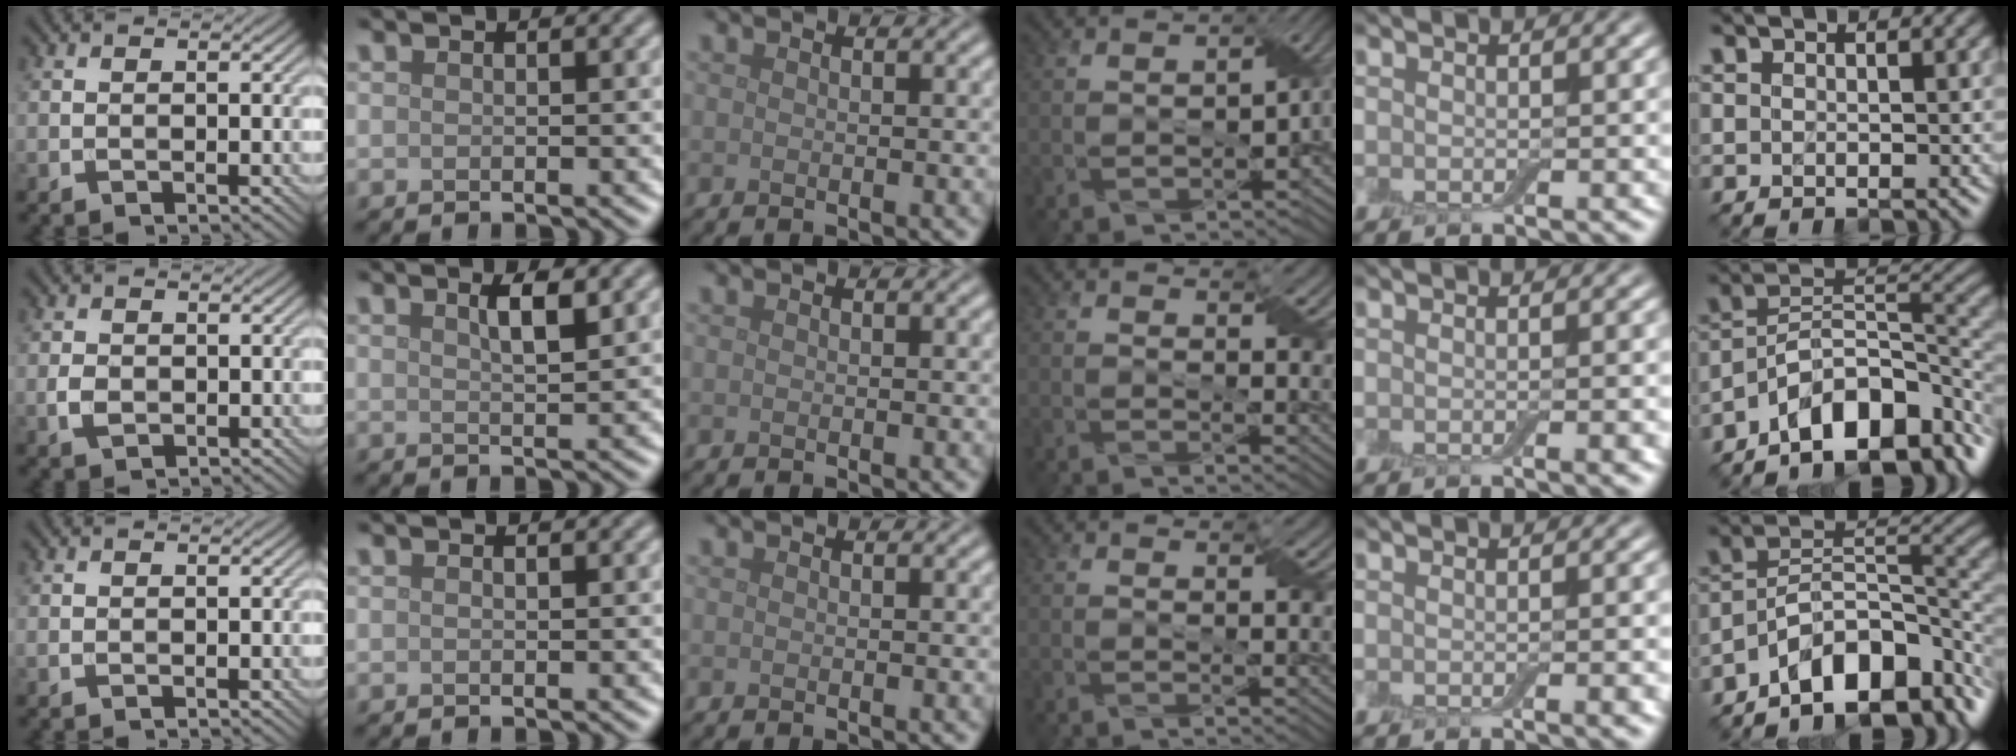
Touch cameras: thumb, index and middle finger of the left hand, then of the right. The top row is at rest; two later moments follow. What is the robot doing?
{"motion": "wrap", "object": "adhesive wrap"}